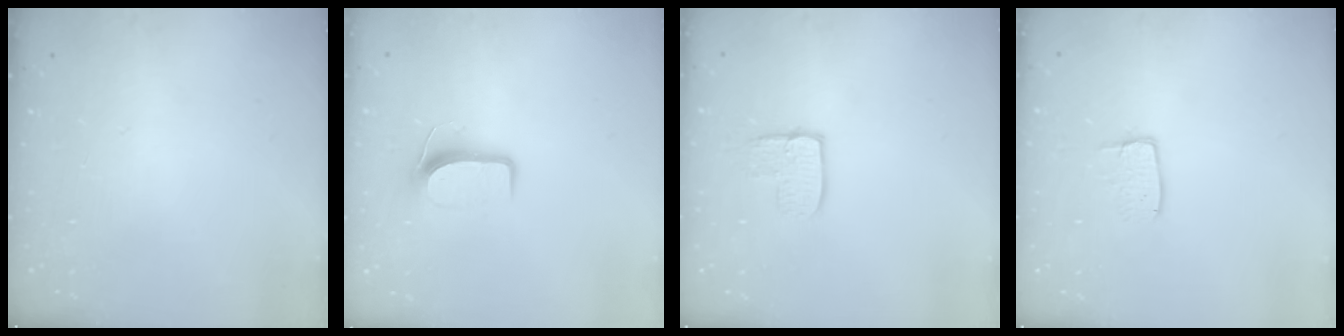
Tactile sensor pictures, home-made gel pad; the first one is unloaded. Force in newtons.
{"total": 7.9, "press": 7.9, "slide": 0.7}
{"total": 7.0, "press": 7.0, "slide": 0.4}
{"total": 4.2, "press": 4.2, "slide": 0.3}